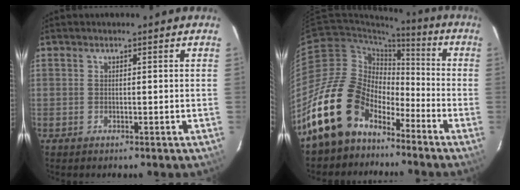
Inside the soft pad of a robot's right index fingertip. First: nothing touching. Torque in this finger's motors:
{"motor_torque": [0.87, -0.94, 0.58, 0.01]}